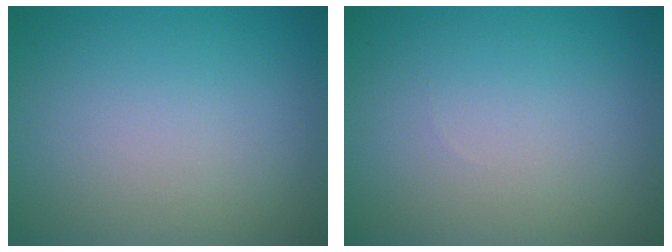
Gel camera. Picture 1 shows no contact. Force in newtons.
{"total": 0.0}